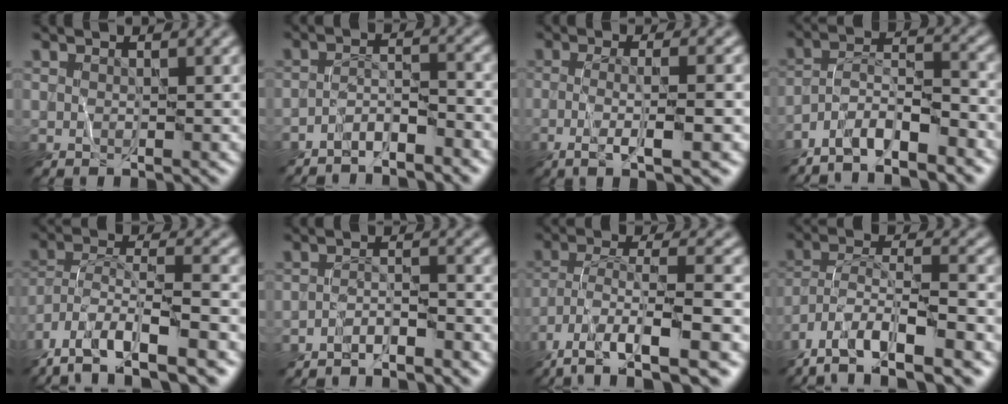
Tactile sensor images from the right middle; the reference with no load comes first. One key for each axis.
{"total": 2.8, "fx": -2.6, "fy": 0.4, "fz": 1.1, "tx": -0.017, "ty": 0.011, "tz": -0.053}
{"total": 5.2, "fx": -1.3, "fy": 1.1, "fz": 4.9, "tx": -0.076, "ty": 0.002, "tz": -0.026}
{"total": 7.1, "fx": -5.8, "fy": 1.4, "fz": 3.7, "tx": -0.056, "ty": 0.013, "tz": -0.105}
{"total": 13.8, "fx": -10.2, "fy": 4.8, "fz": 7.9, "tx": -0.138, "ty": 0.007, "tz": -0.150}
{"total": 2.4, "fx": -2.2, "fy": 0.3, "fz": 0.9, "tx": -0.010, "ty": 0.009, "tz": -0.045}
{"total": 10.8, "fx": -7.0, "fy": 2.9, "fz": 7.7, "tx": -0.144, "ty": -0.001, "tz": -0.118}
{"total": 13.3, "fx": -9.8, "fy": 4.3, "fz": 7.9, "tx": -0.135, "ty": 0.002, "tz": -0.155}